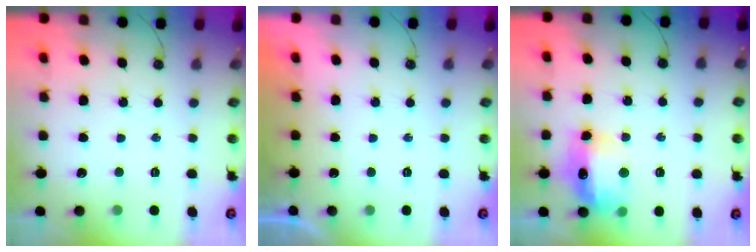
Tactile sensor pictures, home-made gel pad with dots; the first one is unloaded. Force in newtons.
{"total": 0.0}
{"total": 13.6, "press": 13.5, "slide": 1.5}